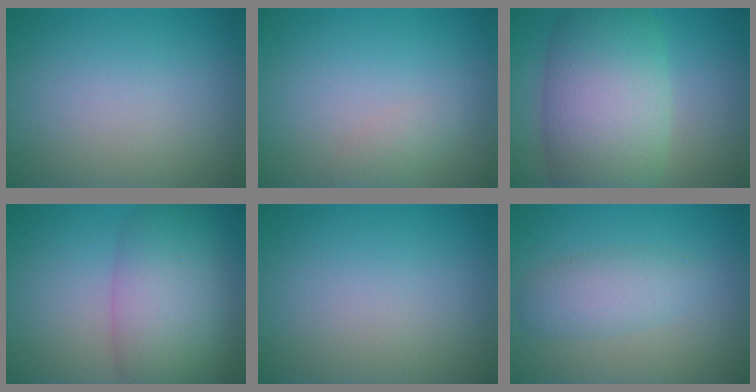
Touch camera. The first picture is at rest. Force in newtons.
{"total": 1.0, "press": 1.0, "slide": 0.0}
{"total": 10.3, "press": 10.3, "slide": 0.4}
{"total": 8.1, "press": 8.1, "slide": 0.2}
{"total": 0.0}
{"total": 2.9, "press": 2.9, "slide": 0.1}